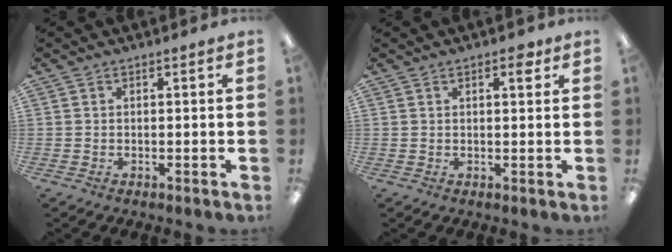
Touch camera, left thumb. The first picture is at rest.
{"total": 2.8, "force": [1.6, 1.0, 2.0], "torque": [-0.019, -0.007, 0.022]}